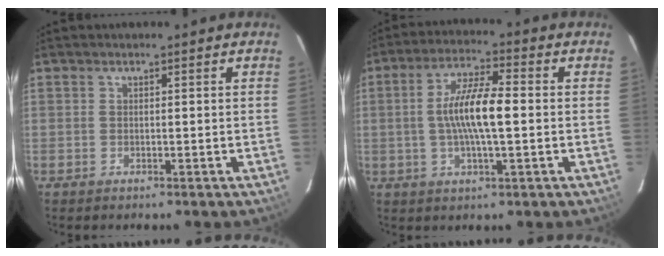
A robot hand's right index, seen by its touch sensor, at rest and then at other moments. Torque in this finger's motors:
{"motor_torque": [0.98, -0.31, 0.58, 0.18]}